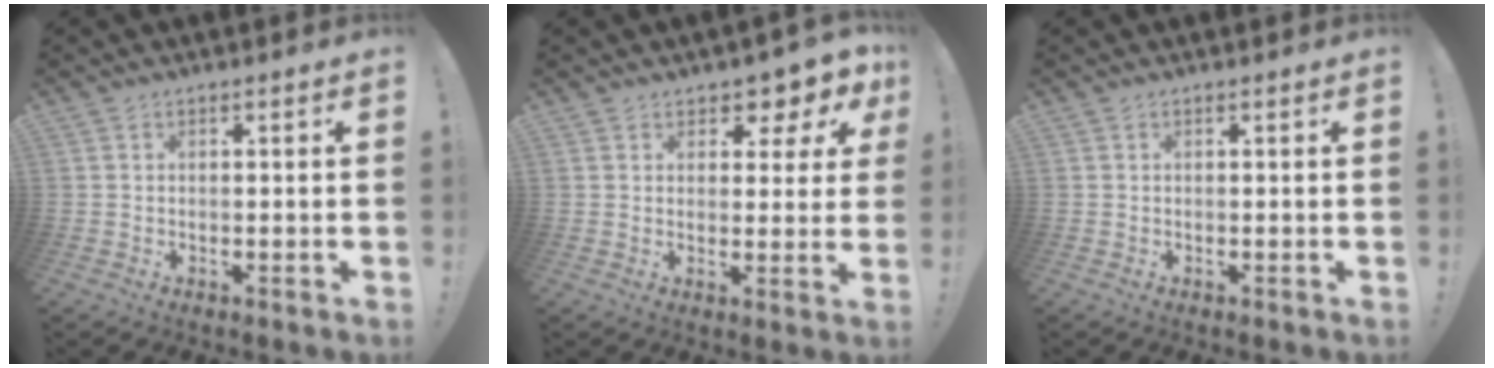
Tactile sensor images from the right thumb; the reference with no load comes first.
{"total": 5.0, "force": [3.4, 3.0, 2.2], "torque": [-0.017, -0.032, 0.057]}
{"total": 0.0}